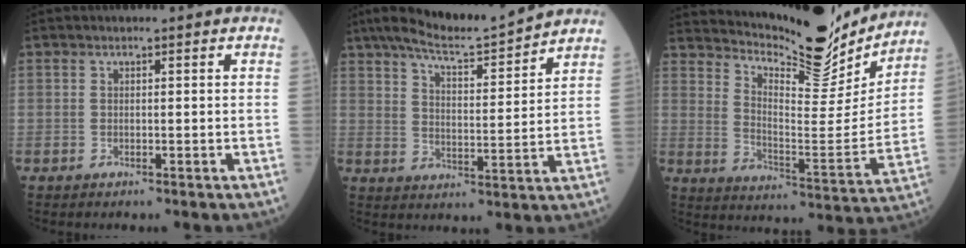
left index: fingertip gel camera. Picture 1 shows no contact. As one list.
[{"total": 12.0, "force": [11.0, 0.3, 4.8], "torque": [-0.083, 0.003, 0.172]}, {"total": 19.0, "force": [17.5, 3.5, 6.6], "torque": [-0.117, -0.045, 0.249]}]